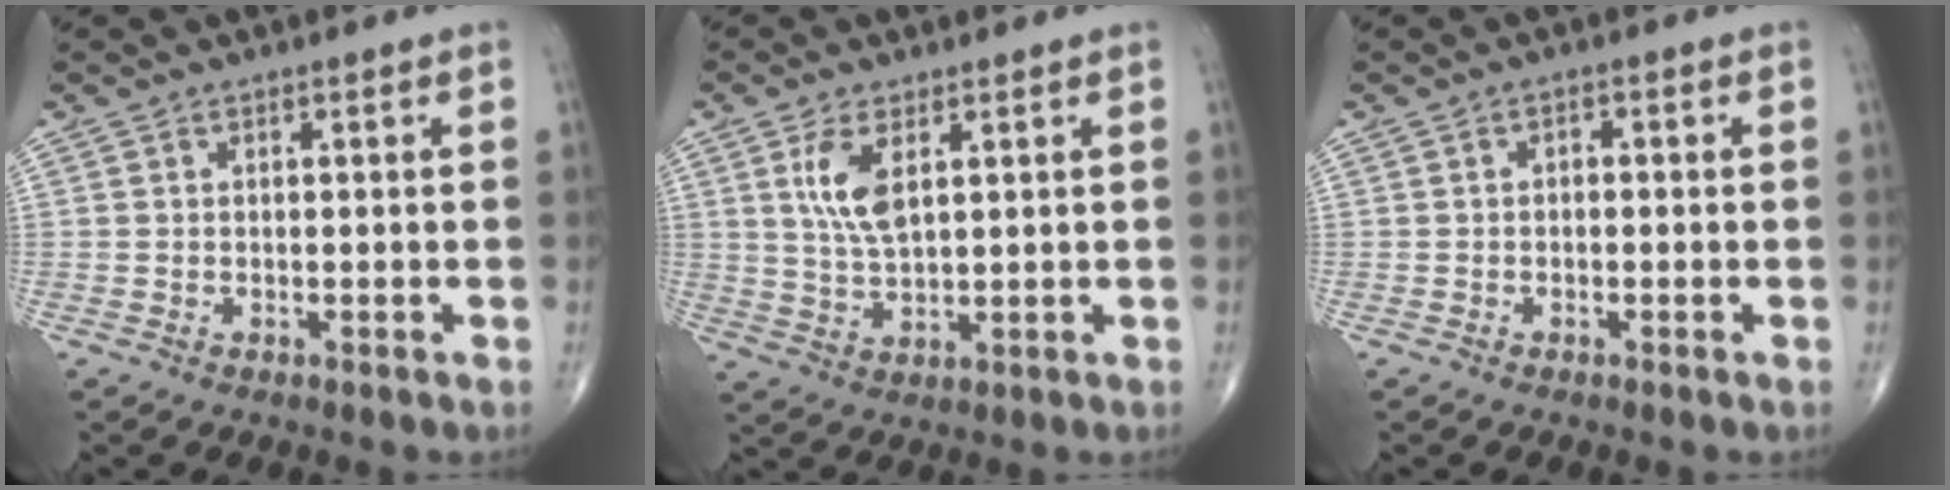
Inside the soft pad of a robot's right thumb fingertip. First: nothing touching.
{"total": 7.4, "force": [2.7, 3.3, 6.1], "torque": [-0.117, -0.012, 0.059]}
{"total": 1.0, "force": [-0.2, 0.7, 0.7], "torque": [-0.004, 0.005, -0.008]}